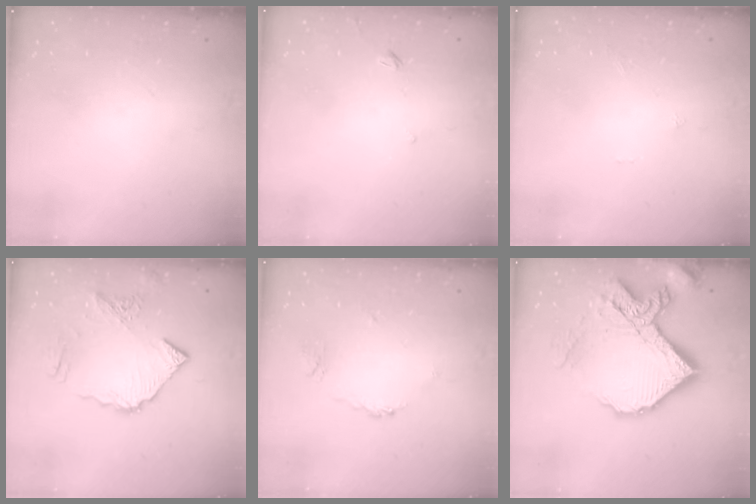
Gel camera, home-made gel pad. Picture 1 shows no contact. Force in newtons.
{"total": 2.0, "press": 1.9, "slide": 0.5}
{"total": 0.0}
{"total": 12.6, "press": 12.5, "slide": 1.6}
{"total": 3.6, "press": 3.5, "slide": 0.6}
{"total": 23.8, "press": 23.6, "slide": 2.9}